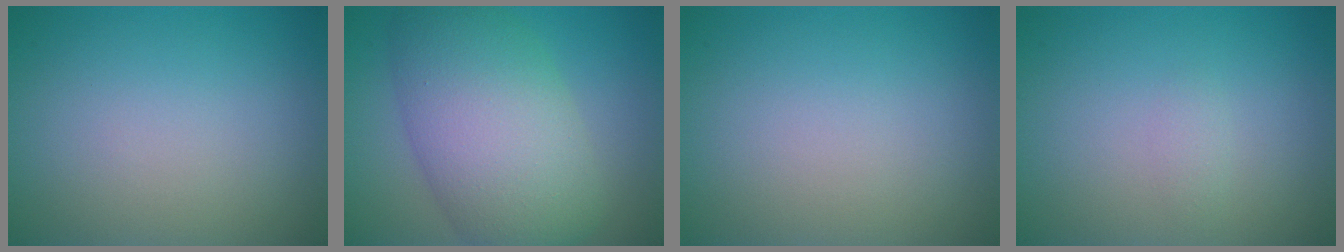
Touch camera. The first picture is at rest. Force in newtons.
{"total": 9.7, "press": 9.7, "slide": 0.3}
{"total": 0.0}
{"total": 0.7, "press": 0.7, "slide": 0.0}